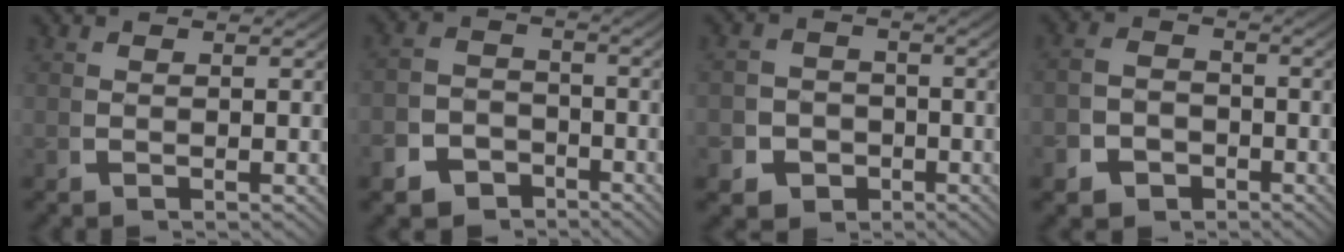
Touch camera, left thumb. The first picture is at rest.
{"total": 7.3, "force": [-4.4, 5.6, 1.8], "torque": [-0.012, -0.030, -0.074]}
{"total": 6.8, "force": [-2.8, 5.7, 2.2], "torque": [-0.030, -0.030, -0.043]}
{"total": 4.4, "force": [-2.4, 3.4, 1.3], "torque": [-0.022, -0.019, -0.038]}